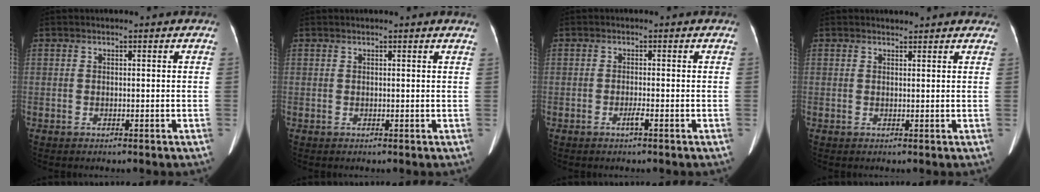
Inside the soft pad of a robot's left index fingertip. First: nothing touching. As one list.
[{"total": 2.3, "force": [2.2, -0.3, 0.7], "torque": [-0.019, 0.005, 0.020]}, {"total": 1.0, "force": [-0.7, -0.2, 0.7], "torque": [-0.019, -0.003, -0.016]}, {"total": 3.9, "force": [3.6, 1.1, 0.7], "torque": [-0.005, 0.012, 0.035]}]